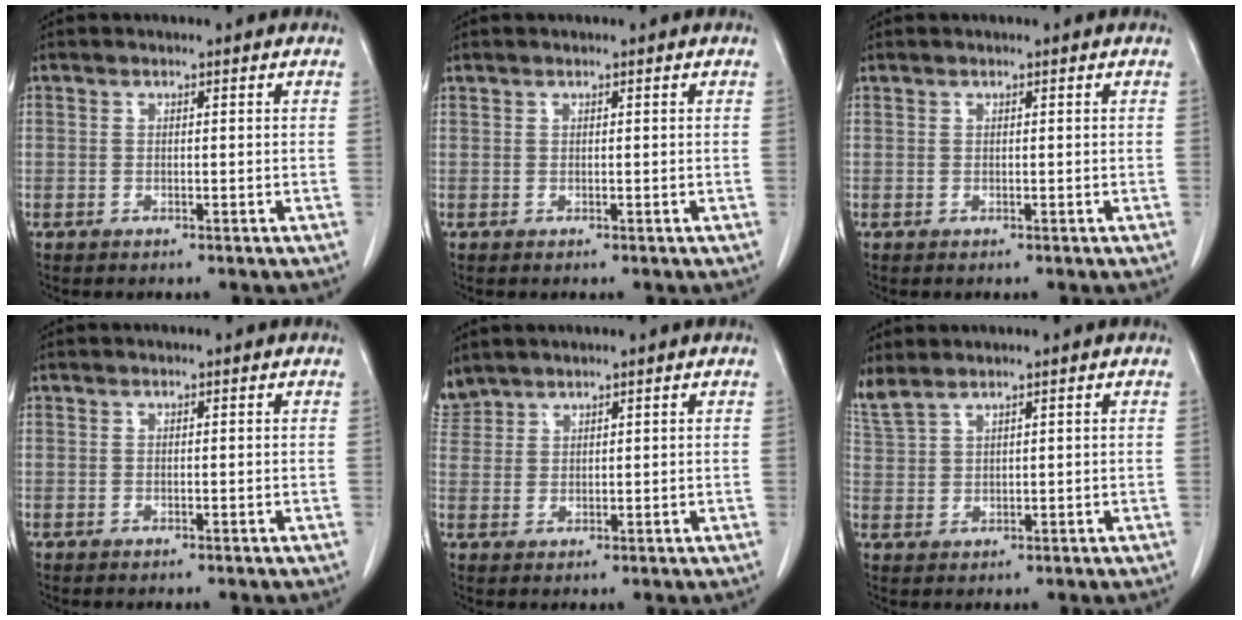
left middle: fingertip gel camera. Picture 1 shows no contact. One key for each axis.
{"total": 0.0}
{"total": 0.0}
{"total": 0.0}
{"total": 3.1, "fx": 3.0, "fy": 0.8, "fz": -0.2, "tx": -0.004, "ty": 0.014, "tz": 0.066}
{"total": 3.3, "fx": 3.0, "fy": 0.3, "fz": 1.1, "tx": -0.039, "ty": 0.012, "tz": 0.076}